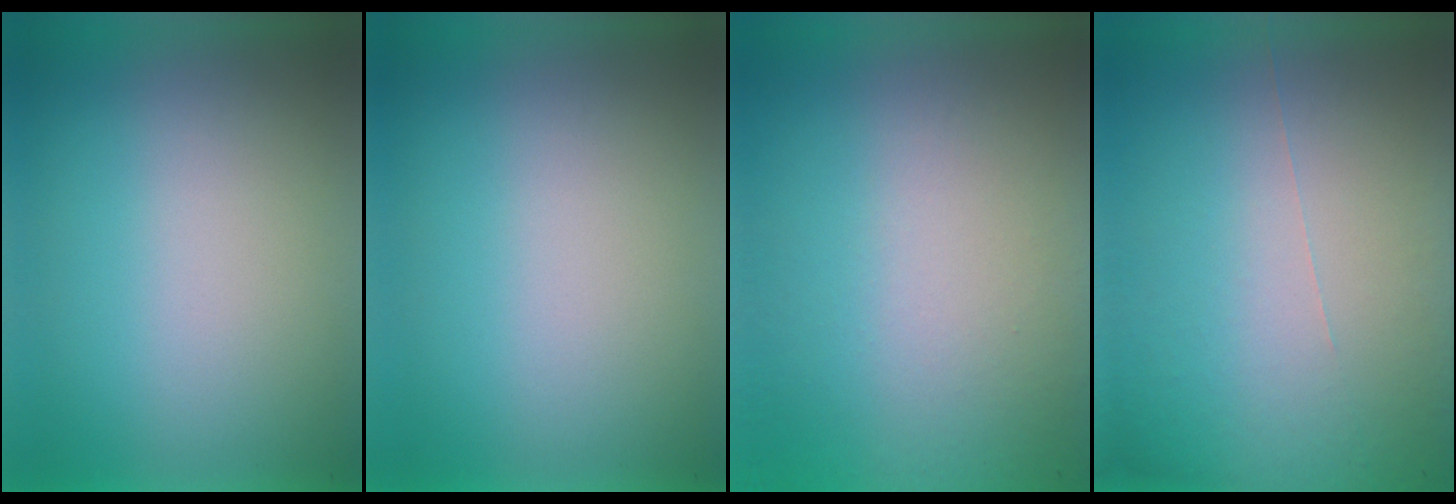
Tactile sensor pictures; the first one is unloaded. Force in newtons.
{"total": 0.0}
{"total": 8.1}
{"total": 5.7}